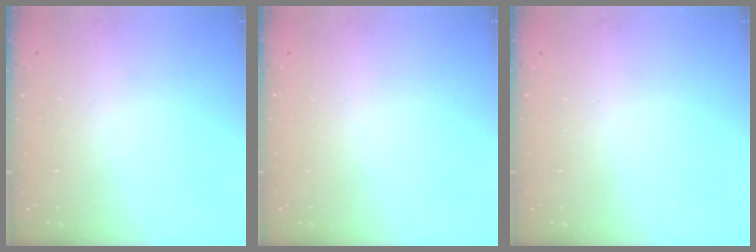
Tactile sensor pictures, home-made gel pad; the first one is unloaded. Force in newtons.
{"total": 0.0}
{"total": 0.0}